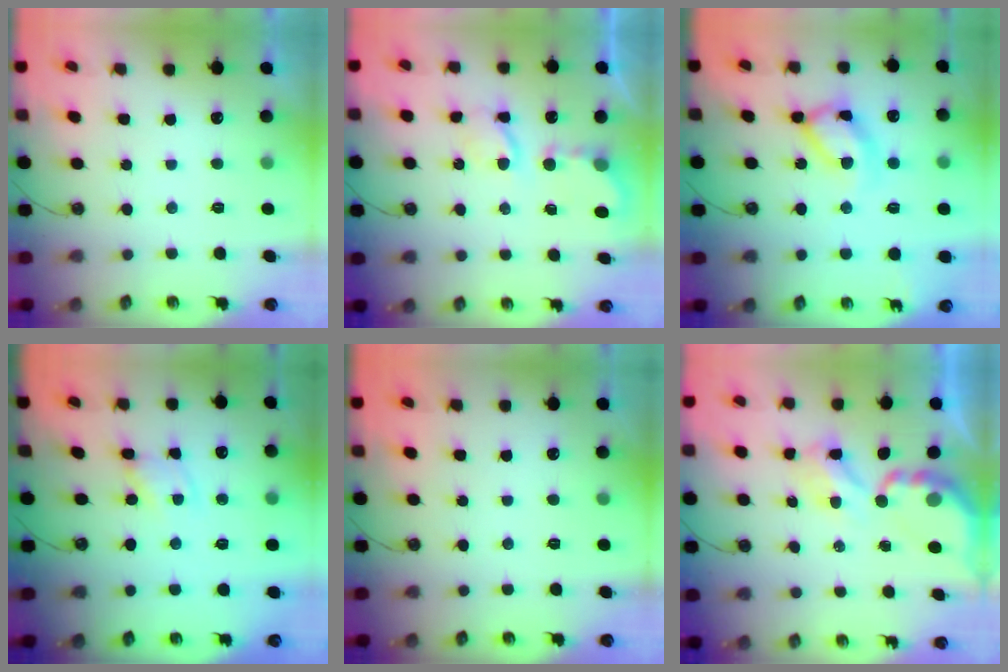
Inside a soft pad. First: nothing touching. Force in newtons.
{"total": 5.0, "press": 5.0, "slide": 0.1}
{"total": 14.1, "press": 14.0, "slide": 1.7}
{"total": 1.4, "press": 1.4, "slide": 0.2}
{"total": 0.0}
{"total": 6.3, "press": 6.3, "slide": 0.4}